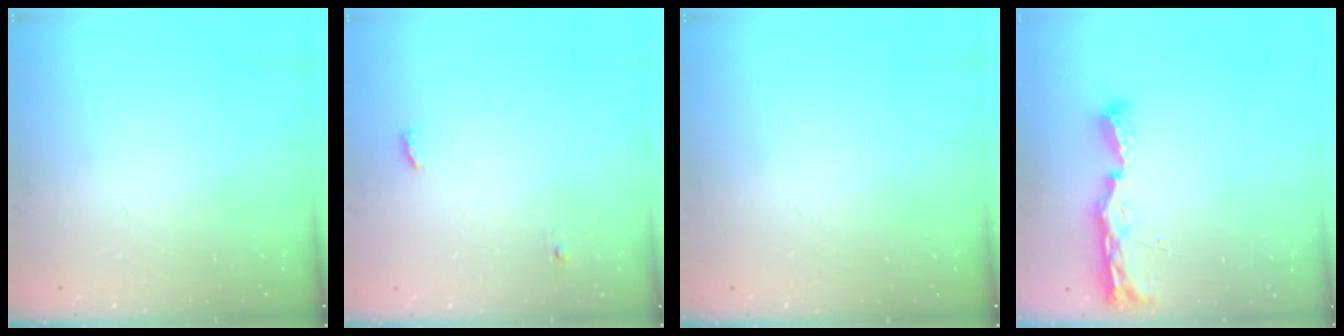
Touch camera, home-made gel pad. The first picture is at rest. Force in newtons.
{"total": 3.5, "press": 3.4, "slide": 1.0}
{"total": 0.0}
{"total": 10.5, "press": 9.6, "slide": 4.3}